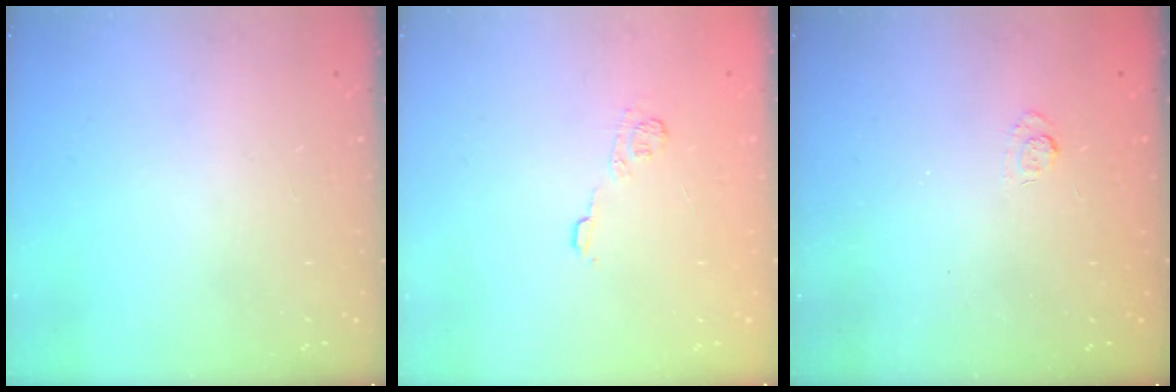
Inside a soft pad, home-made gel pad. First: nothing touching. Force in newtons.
{"total": 4.6, "press": 4.4, "slide": 1.3}
{"total": 2.6, "press": 2.2, "slide": 1.4}